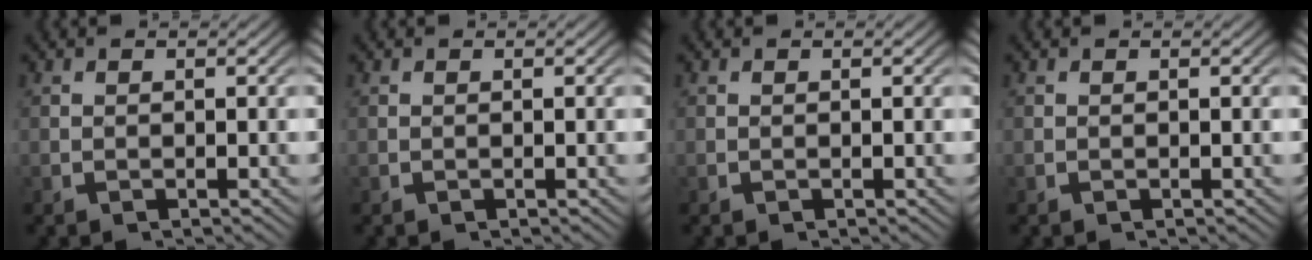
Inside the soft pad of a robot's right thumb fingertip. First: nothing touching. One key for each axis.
{"total": 0.0}
{"total": 0.0}
{"total": 0.0}